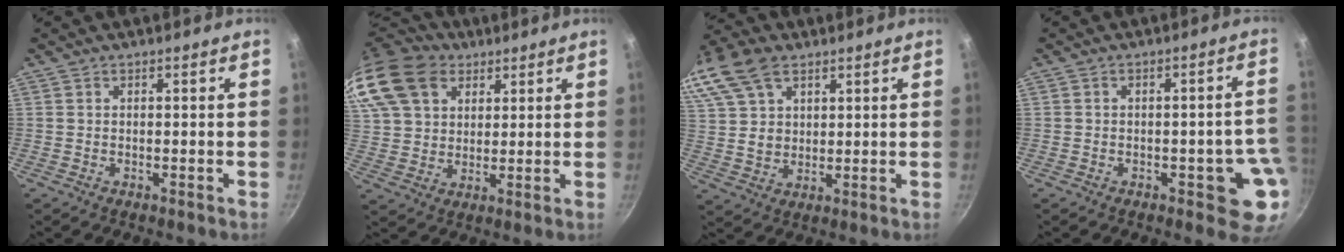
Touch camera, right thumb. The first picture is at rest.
{"total": 21.7, "force": [11.4, 15.2, 10.6], "torque": [-0.242, 0.017, 0.216]}
{"total": 20.1, "force": [10.9, 13.1, 10.7], "torque": [-0.245, 0.027, 0.213]}
{"total": 8.5, "force": [-2.5, 3.8, 7.2], "torque": [-0.030, 0.023, -0.028]}